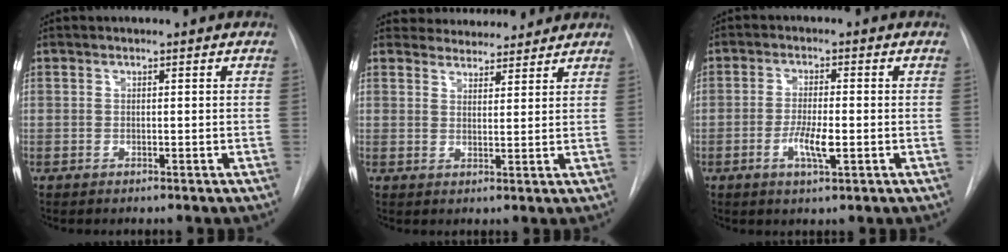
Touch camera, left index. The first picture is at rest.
{"total": 8.1, "force": [7.7, 2.5, 0.8], "torque": [0.001, 0.015, 0.103]}
{"total": 4.7, "force": [-1.4, 0.8, 4.4], "torque": [-0.085, -0.004, -0.024]}